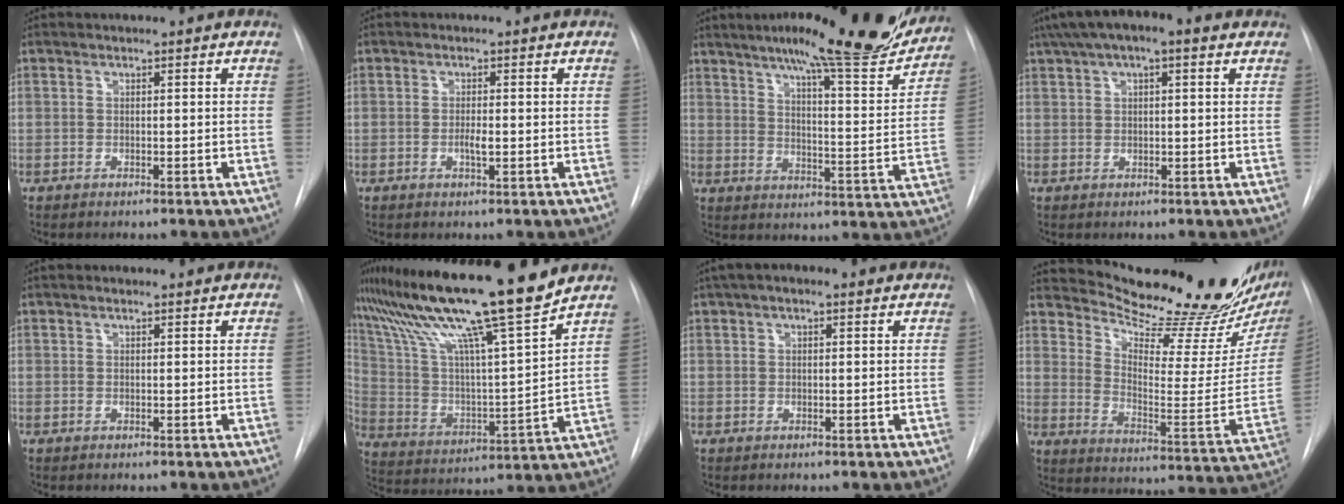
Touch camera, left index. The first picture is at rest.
{"total": 1.6, "force": [-0.3, 0.3, 1.5], "torque": [-0.029, -0.001, -0.006]}
{"total": 21.2, "force": [18.0, 2.0, 11.1], "torque": [-0.157, -0.037, 0.233]}
{"total": 8.6, "force": [5.5, 2.6, 6.1], "torque": [-0.108, 0.044, 0.086]}
{"total": 1.2, "force": [1.0, 0.4, 0.5], "torque": [-0.015, 0.012, 0.017]}
{"total": 21.0, "force": [16.6, -0.5, 12.9], "torque": [-0.230, -0.002, 0.287]}
{"total": 4.7, "force": [3.0, 1.6, 3.2], "torque": [-0.059, 0.030, 0.046]}
{"total": 23.7, "force": [20.5, 1.6, 11.7], "torque": [-0.180, -0.088, 0.285]}